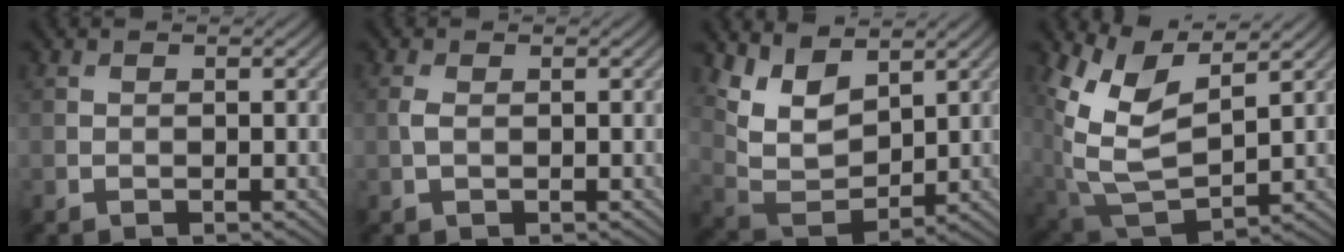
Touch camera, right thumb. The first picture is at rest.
{"total": 1.2, "force": [0.1, 0.6, 1.1], "torque": [-0.031, 0.001, 0.001]}
{"total": 7.5, "force": [4.5, 3.8, 4.6], "torque": [-0.106, -0.010, 0.089]}
{"total": 10.1, "force": [5.1, 4.8, 7.4], "torque": [-0.191, -0.008, 0.112]}